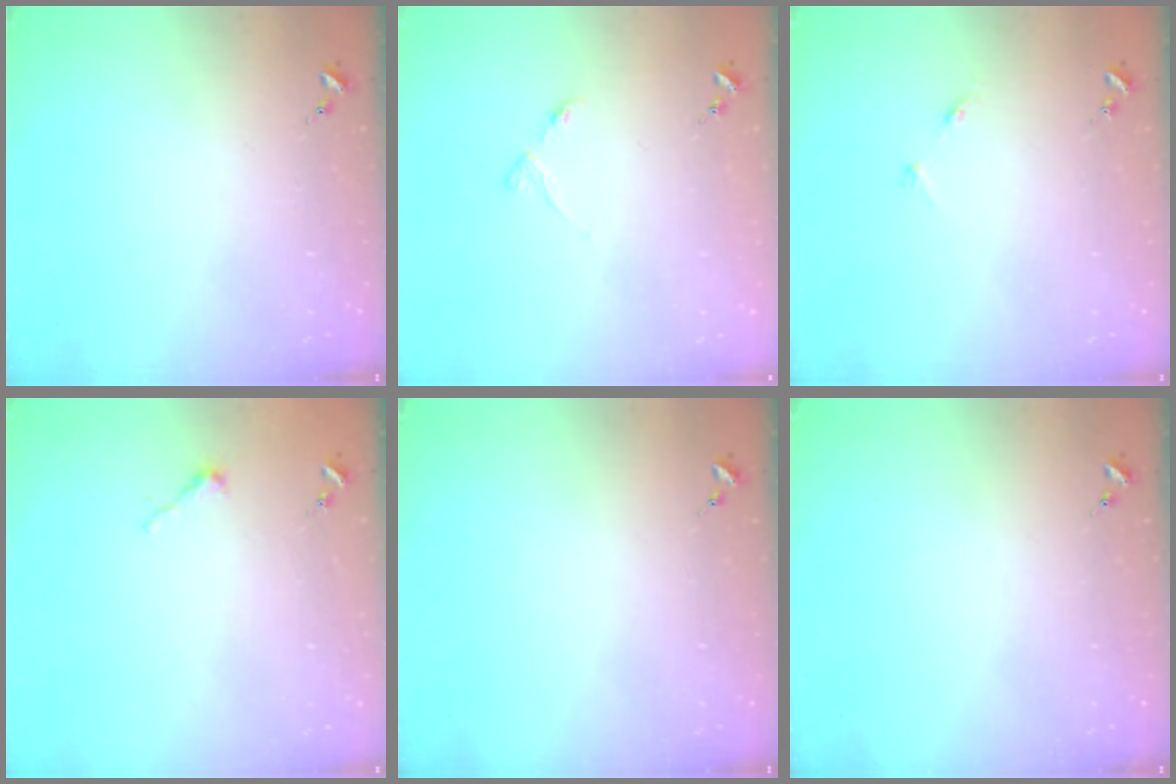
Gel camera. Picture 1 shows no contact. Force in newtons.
{"total": 3.5, "press": 3.5, "slide": 0.4}
{"total": 5.1, "press": 5.1, "slide": 0.6}
{"total": 2.5, "press": 2.5, "slide": 0.2}
{"total": 0.0}
{"total": 0.0}